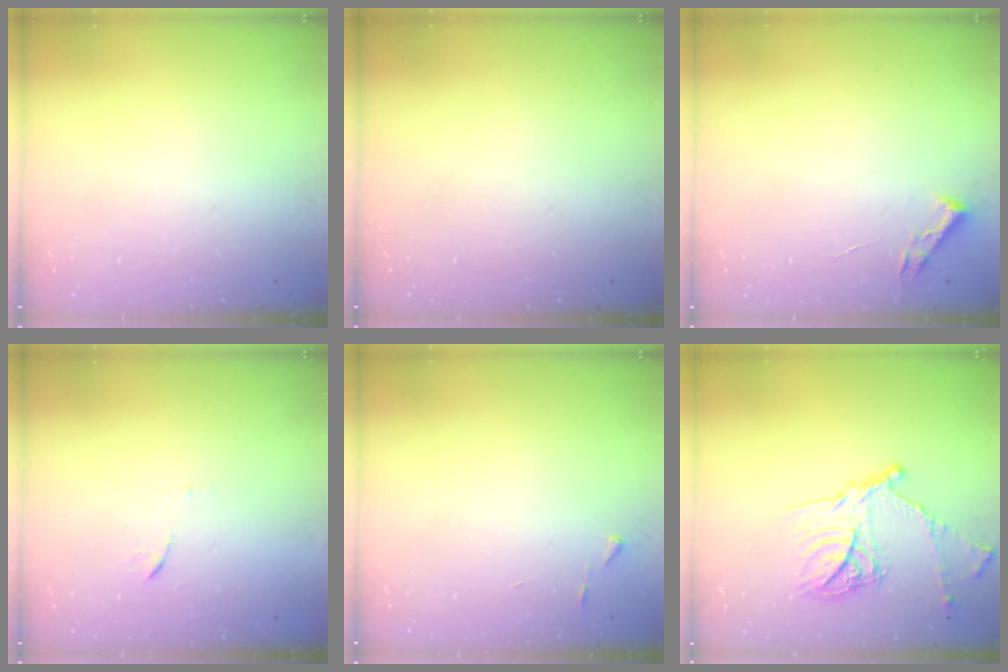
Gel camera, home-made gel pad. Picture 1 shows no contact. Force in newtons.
{"total": 0.0}
{"total": 2.7, "press": 2.7, "slide": 0.4}
{"total": 5.8, "press": 5.7, "slide": 0.4}
{"total": 2.7, "press": 2.7, "slide": 0.3}
{"total": 15.4, "press": 15.4, "slide": 1.1}